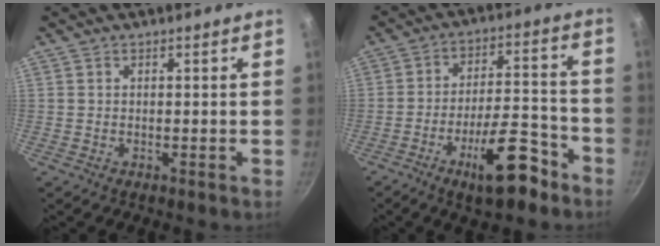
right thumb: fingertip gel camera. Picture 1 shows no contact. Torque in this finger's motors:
{"motor_torque": [1.10, -0.10, -0.12, 0.09, 0.03]}